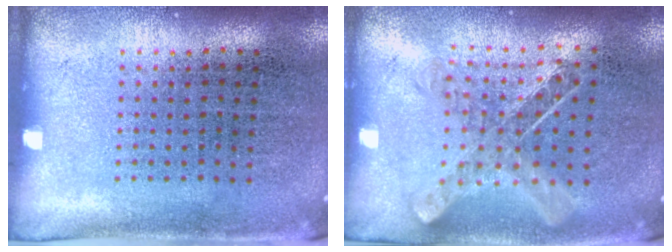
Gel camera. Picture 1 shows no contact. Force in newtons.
{"total": 0.9, "press": 0.9, "slide": 0.0}